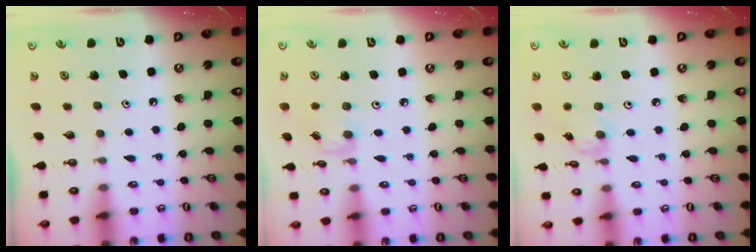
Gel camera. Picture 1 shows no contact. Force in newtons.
{"total": 2.8, "press": 2.8, "slide": 0.4}
{"total": 0.9, "press": 0.9, "slide": 0.3}